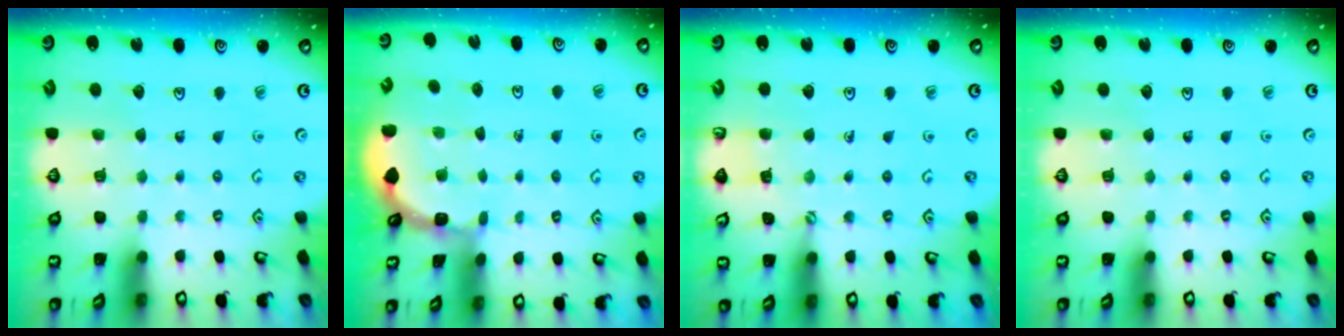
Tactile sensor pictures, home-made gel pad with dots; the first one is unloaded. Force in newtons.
{"total": 1.6, "press": 1.6, "slide": 0.1}
{"total": 2.1, "press": 2.1, "slide": 0.4}
{"total": 0.0}